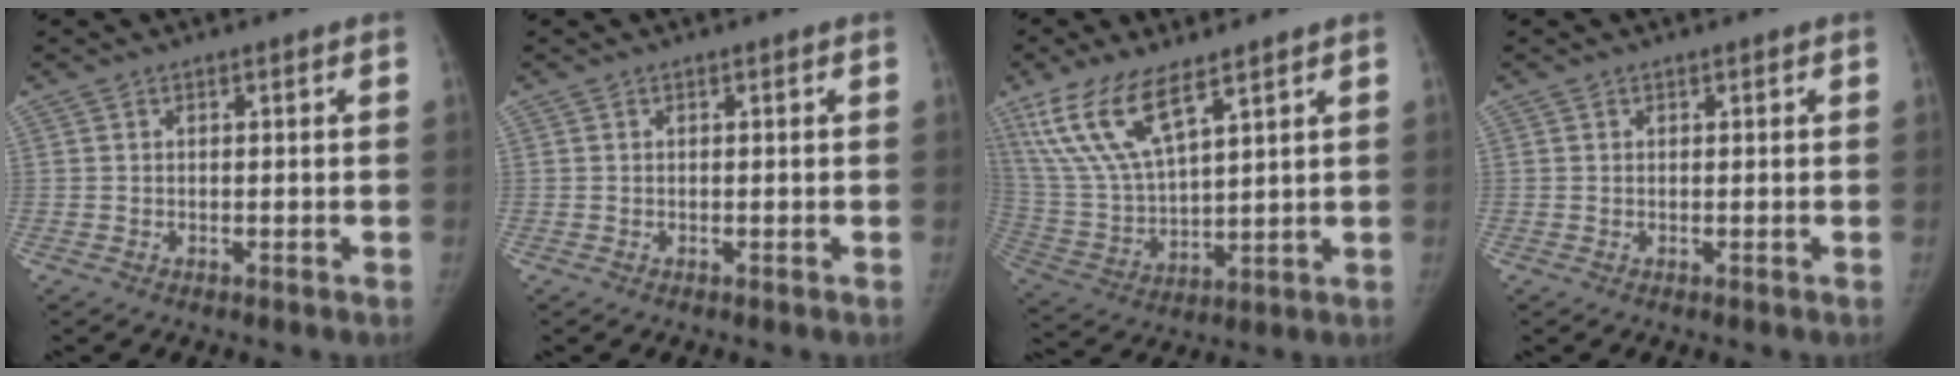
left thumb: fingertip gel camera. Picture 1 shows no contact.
{"total": 0.0}
{"total": 14.4, "force": [8.9, 5.1, 10.1], "torque": [-0.203, -0.030, 0.188]}
{"total": 0.0}